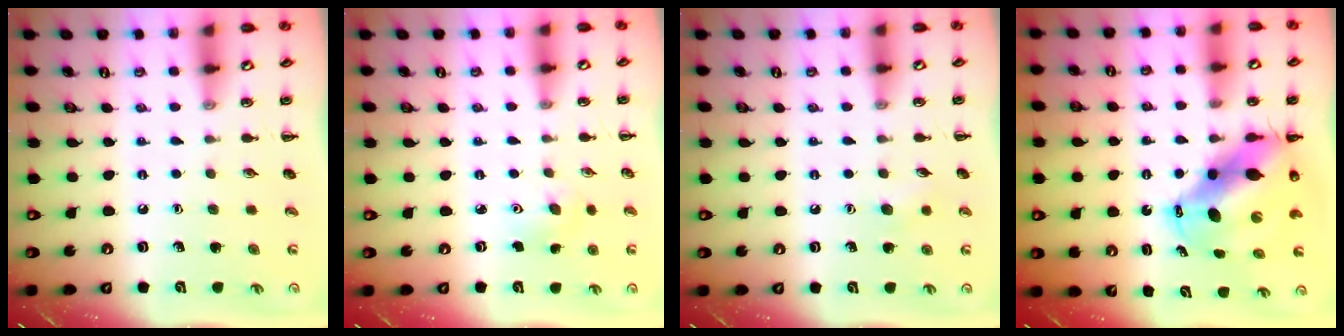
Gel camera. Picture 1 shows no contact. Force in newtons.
{"total": 4.7, "press": 4.5, "slide": 1.3}
{"total": 5.6, "press": 5.4, "slide": 1.4}
{"total": 12.4, "press": 12.0, "slide": 3.4}